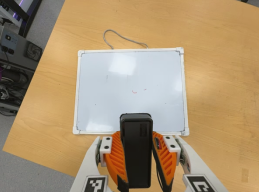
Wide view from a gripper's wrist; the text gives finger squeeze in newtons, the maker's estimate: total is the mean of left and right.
{"total": 8.5, "left": 6.8, "right": 10.2}